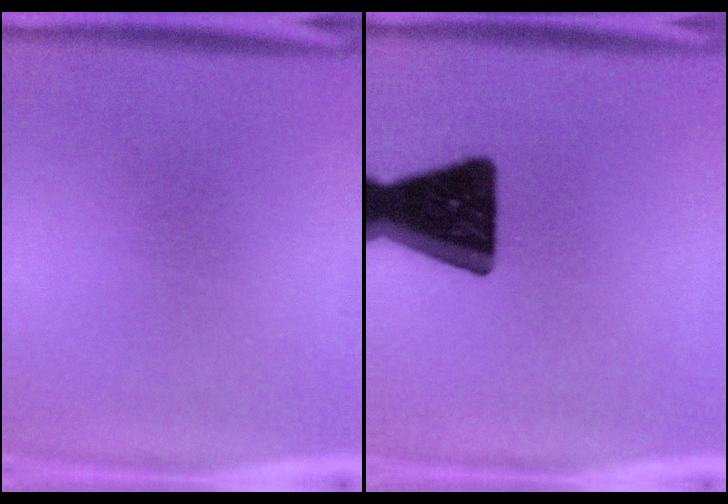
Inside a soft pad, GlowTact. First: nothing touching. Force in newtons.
{"total": 18.7}